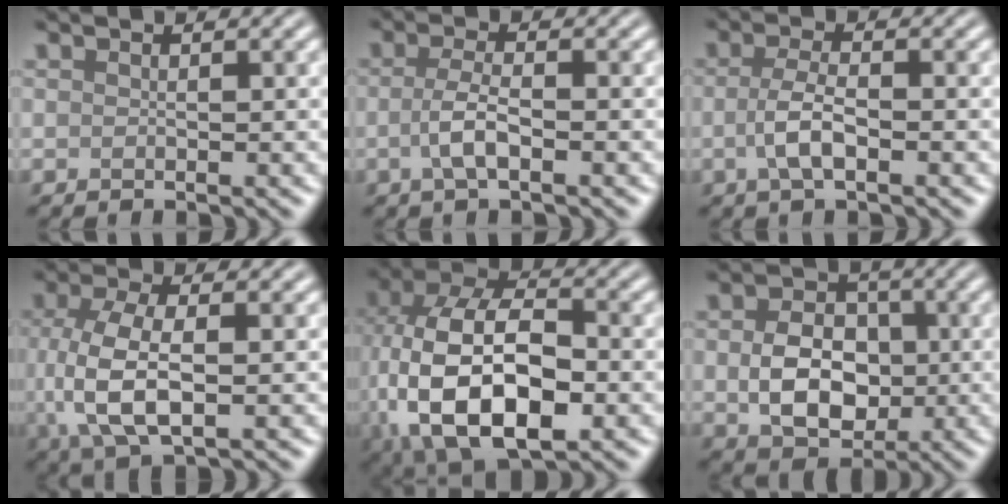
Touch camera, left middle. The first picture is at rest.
{"total": 2.7, "force": [-0.7, 0.8, 2.5], "torque": [-0.054, 0.000, -0.018]}
{"total": 3.0, "force": [-0.8, 1.0, 2.7], "torque": [-0.059, 0.000, -0.018]}
{"total": 6.8, "force": [-0.4, 3.3, 6.0], "torque": [-0.136, -0.003, -0.006]}
{"total": 15.6, "force": [-2.6, 9.2, 12.3], "torque": [-0.248, -0.007, -0.039]}
{"total": 6.4, "force": [-0.5, 4.7, 4.3], "torque": [-0.083, -0.006, -0.002]}